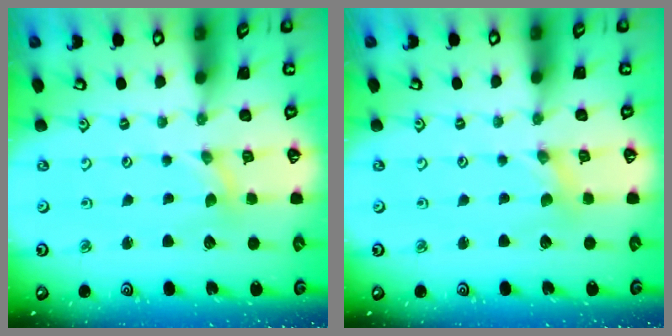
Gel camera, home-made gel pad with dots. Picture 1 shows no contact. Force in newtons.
{"total": 0.0}